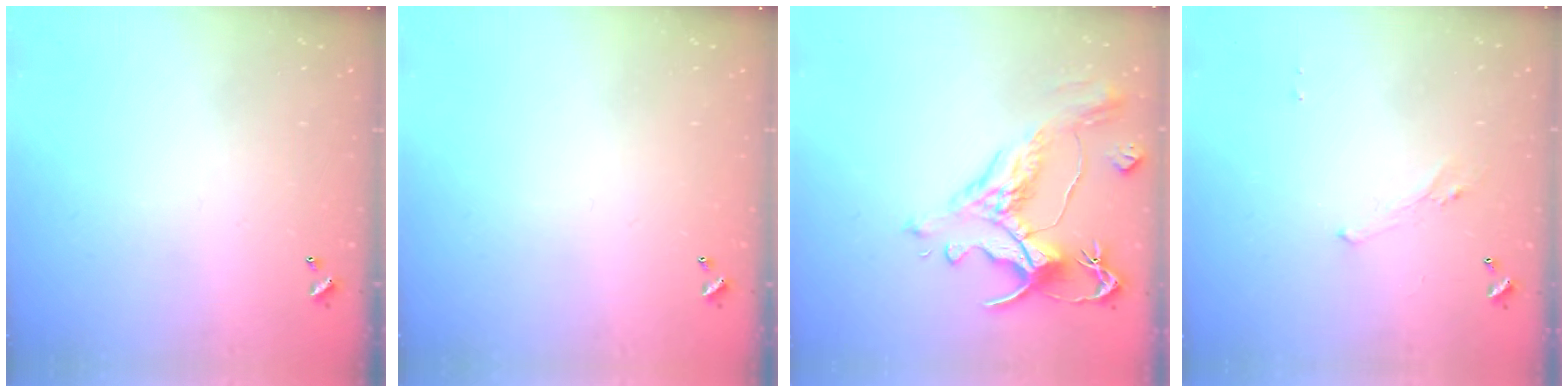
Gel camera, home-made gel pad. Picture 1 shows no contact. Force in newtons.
{"total": 0.0}
{"total": 1.6, "press": 0.7, "slide": 1.4}
{"total": 0.8, "press": 0.4, "slide": 0.7}